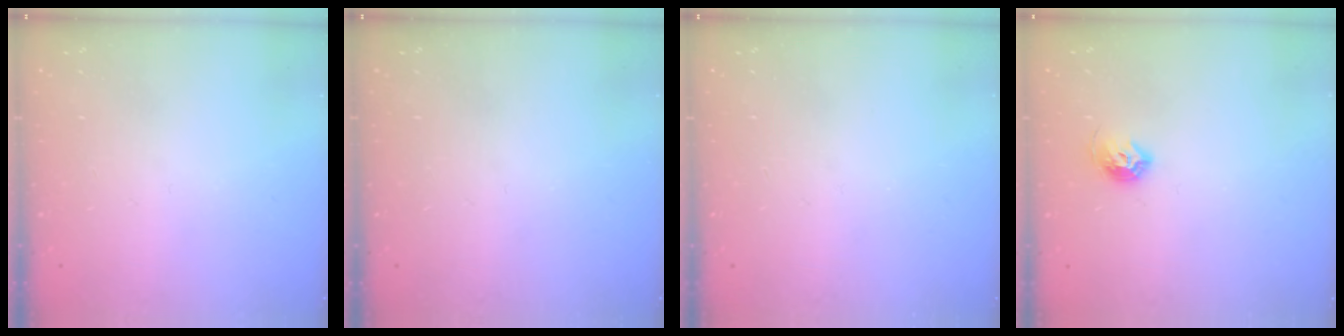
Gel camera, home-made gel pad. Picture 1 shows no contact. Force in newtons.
{"total": 0.0}
{"total": 0.0}
{"total": 7.6, "press": 7.5, "slide": 1.1}